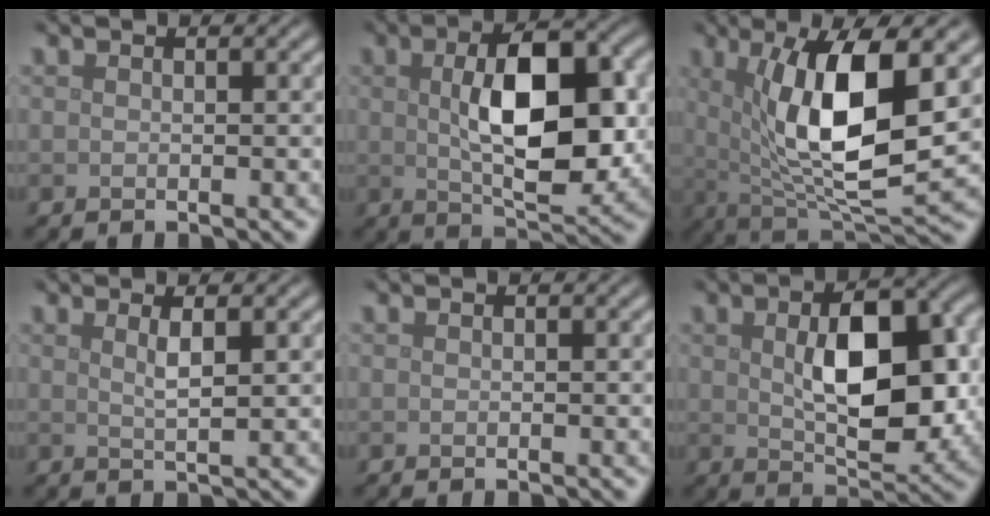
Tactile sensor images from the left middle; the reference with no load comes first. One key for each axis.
{"total": 9.6, "fx": 0.8, "fy": 4.5, "fz": 8.5, "tx": -0.135, "ty": 0.003, "tz": 0.017}
{"total": 10.7, "fx": 2.0, "fy": 3.4, "fz": 10.0, "tx": -0.163, "ty": -0.010, "tz": 0.042}
{"total": 2.0, "fx": 0.8, "fy": 0.4, "fz": 1.7, "tx": -0.026, "ty": 0.000, "tz": 0.011}
{"total": 0.0}
{"total": 9.0, "fx": 0.6, "fy": 4.8, "fz": 7.6, "tx": -0.124, "ty": -0.001, "tz": 0.017}